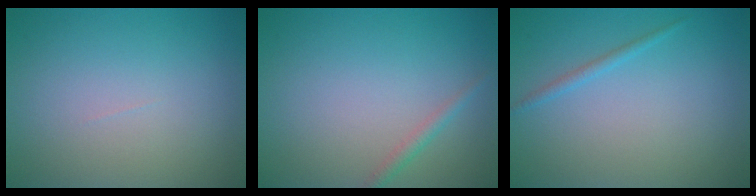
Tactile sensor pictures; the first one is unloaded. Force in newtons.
{"total": 1.2, "press": 1.2, "slide": 0.0}
{"total": 0.9, "press": 0.9, "slide": 0.1}